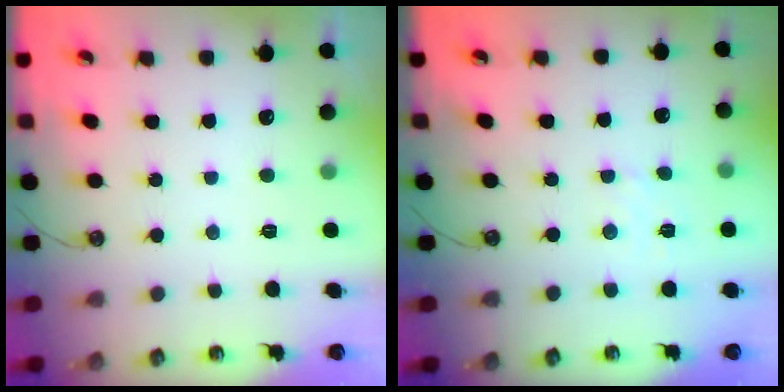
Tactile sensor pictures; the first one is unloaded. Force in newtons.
{"total": 2.8, "press": 2.7, "slide": 0.5}